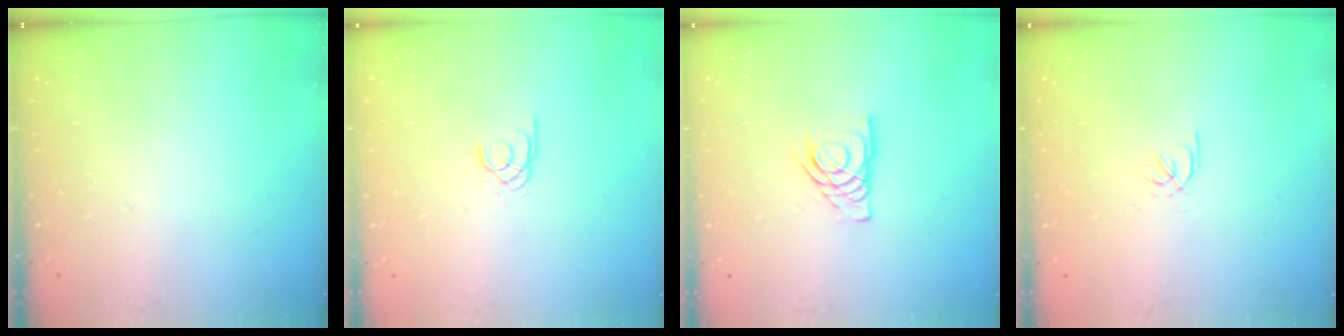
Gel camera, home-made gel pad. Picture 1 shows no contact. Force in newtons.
{"total": 1.5, "press": 1.5, "slide": 0.1}
{"total": 7.9, "press": 7.9, "slide": 0.8}
{"total": 1.7, "press": 1.6, "slide": 0.6}